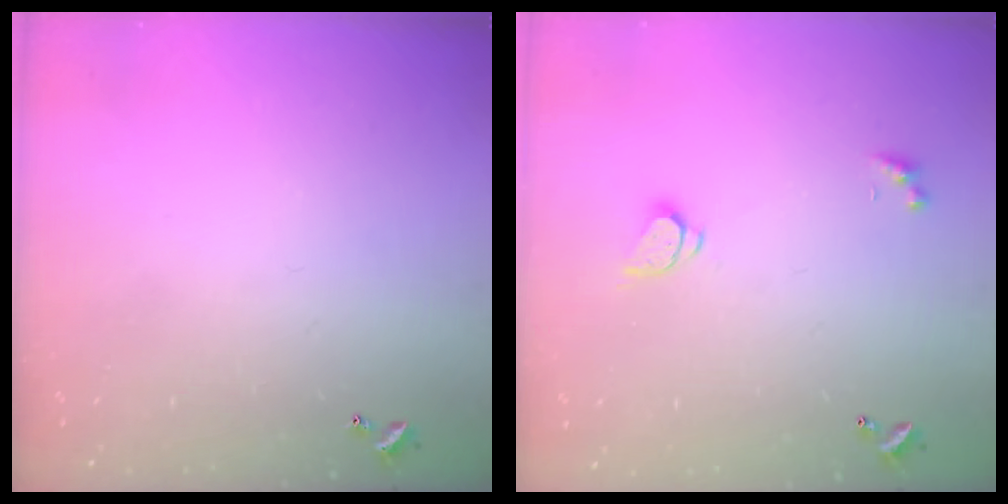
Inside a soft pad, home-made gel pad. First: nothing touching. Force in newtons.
{"total": 1.6, "press": 1.5, "slide": 0.5}